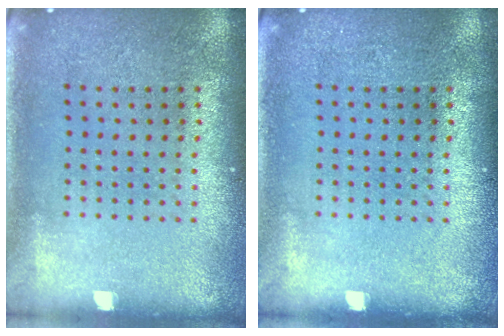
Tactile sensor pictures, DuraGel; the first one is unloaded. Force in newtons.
{"total": 0.0}